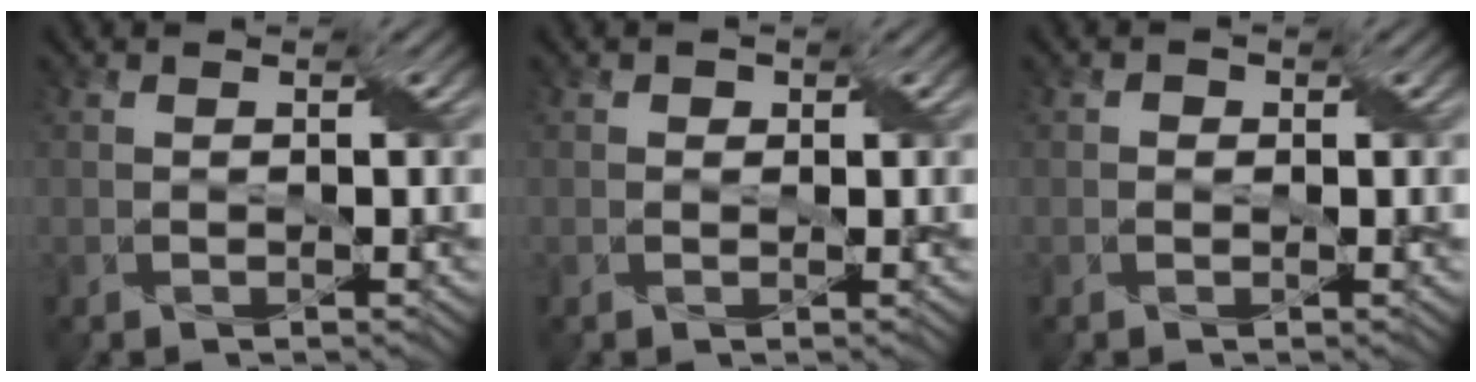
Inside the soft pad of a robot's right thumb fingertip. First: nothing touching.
{"total": 0.7, "force": [0.2, 0.6, 0.1], "torque": [-0.002, -0.002, 0.000]}
{"total": 0.7, "force": [0.0, 0.7, 0.2], "torque": [-0.003, -0.002, -0.004]}